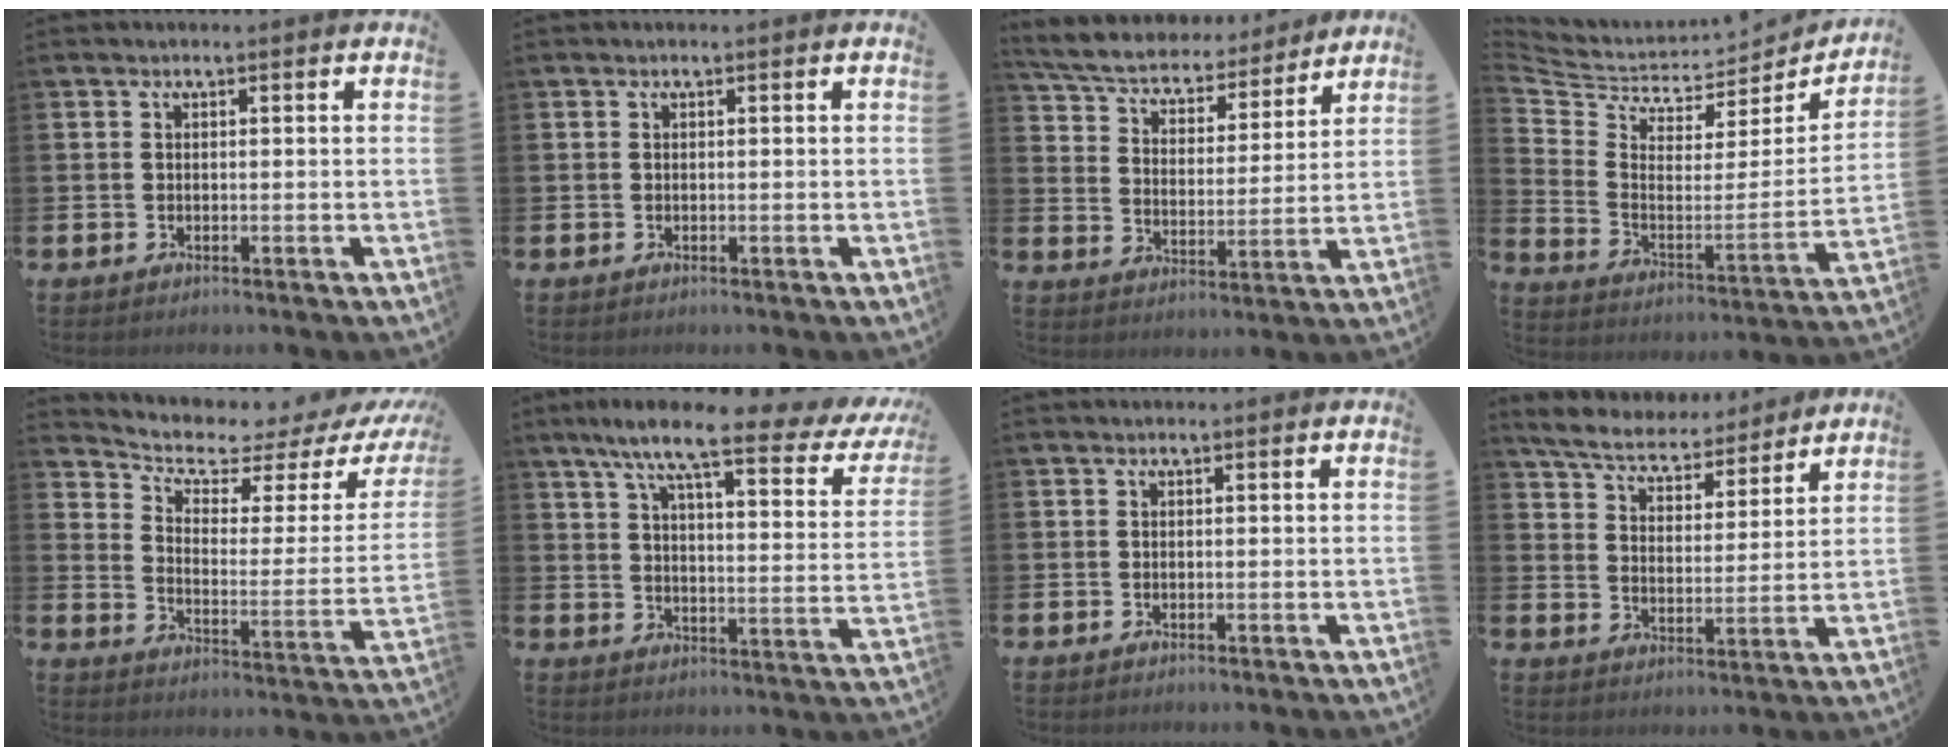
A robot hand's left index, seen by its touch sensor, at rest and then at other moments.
{"total": 0.0}
{"total": 6.3, "force": [5.9, 1.7, 1.1], "torque": [-0.057, -0.046, 0.101]}
{"total": 5.5, "force": [4.6, 2.6, 1.5], "torque": [-0.062, -0.043, 0.076]}
{"total": 4.7, "force": [4.2, 1.4, 1.7], "torque": [-0.048, -0.047, 0.059]}
{"total": 10.0, "force": [7.5, 1.5, 6.5], "torque": [-0.130, -0.048, 0.115]}
{"total": 0.0}
{"total": 6.2, "force": [5.9, 1.5, 1.3], "torque": [-0.058, -0.041, 0.101]}